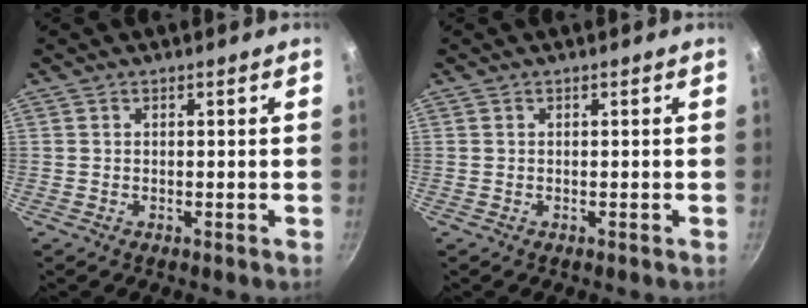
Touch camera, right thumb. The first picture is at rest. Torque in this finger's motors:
{"motor_torque": [-0.01, 0.01, -0.01, 0.01, 0.10]}